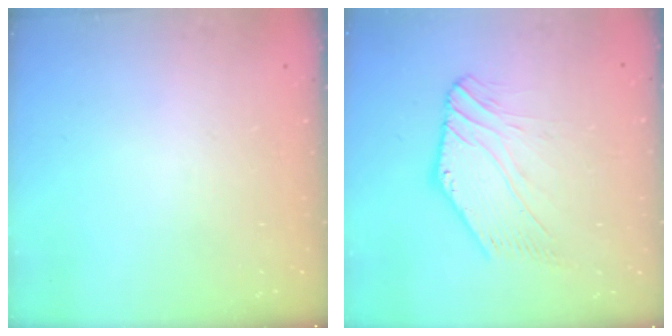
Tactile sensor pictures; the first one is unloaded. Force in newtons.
{"total": 5.7, "press": 5.7, "slide": 0.6}